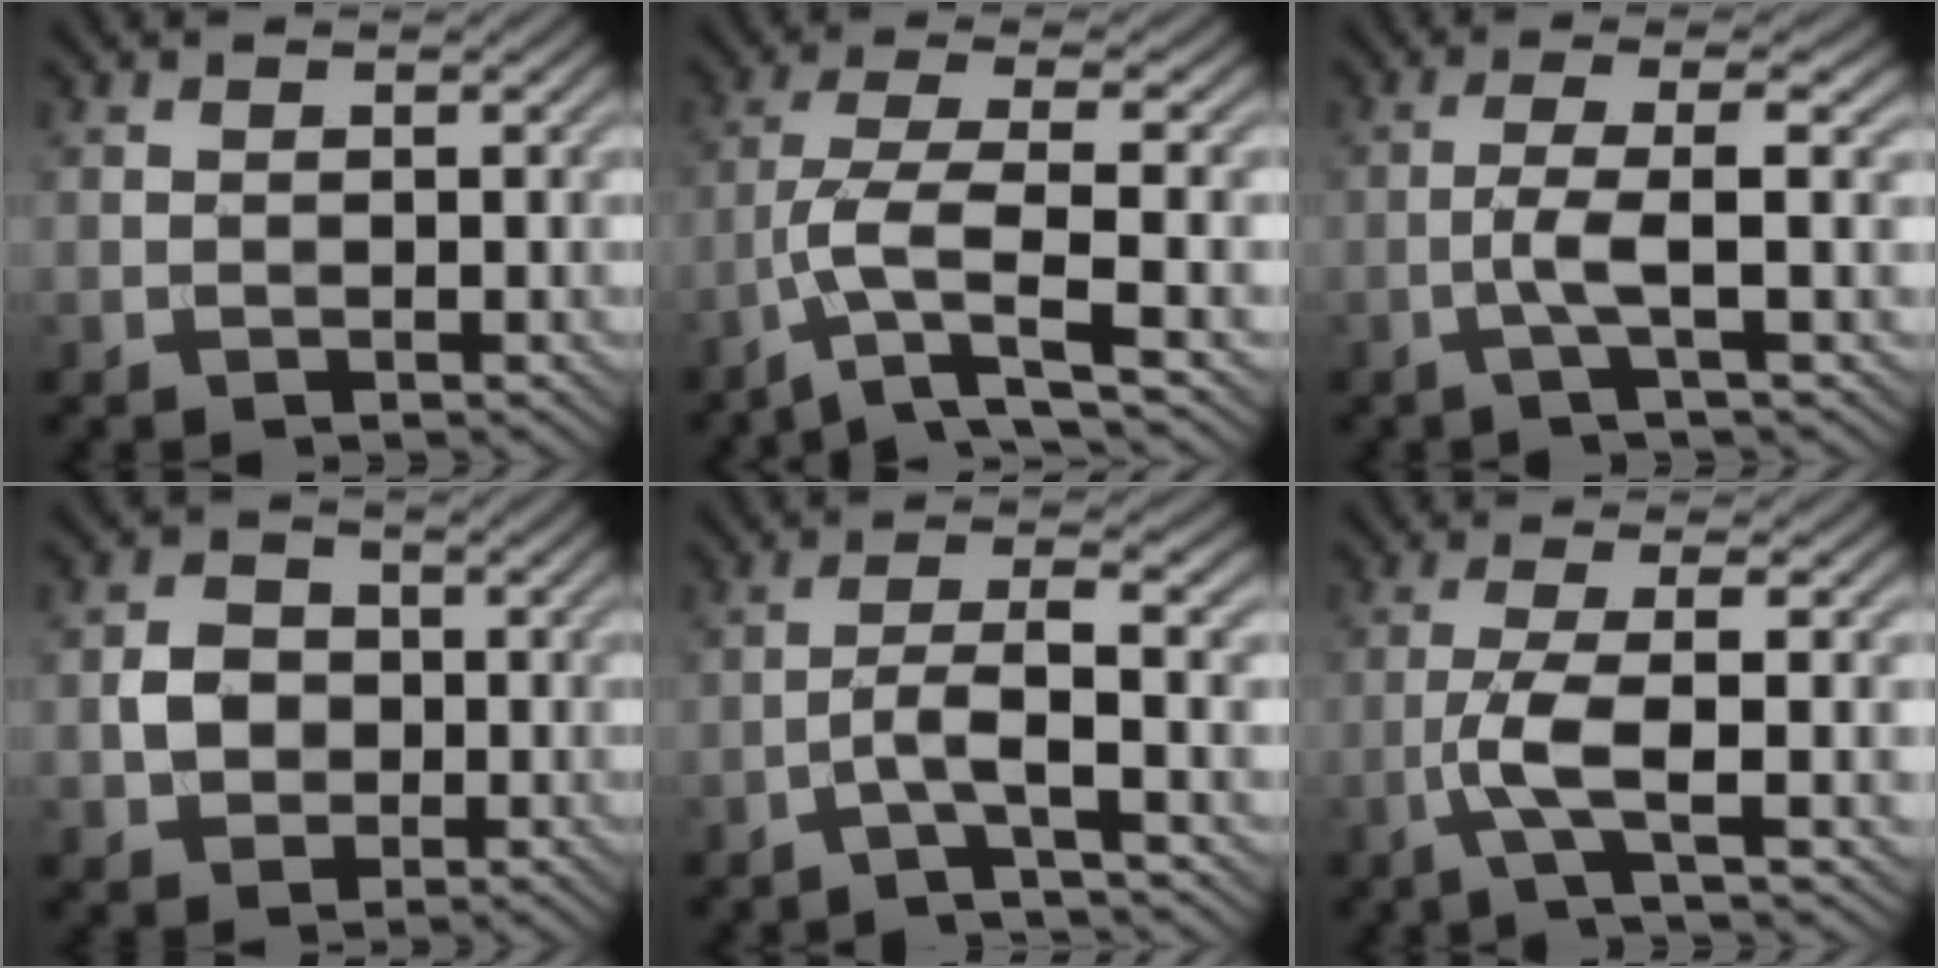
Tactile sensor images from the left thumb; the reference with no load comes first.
{"total": 7.3, "force": [-3.3, 1.5, 6.3], "torque": [-0.124, 0.002, -0.075]}
{"total": 4.3, "force": [-0.9, 0.3, 4.2], "torque": [-0.076, 0.013, -0.034]}
{"total": 3.9, "force": [-0.5, 3.4, 1.7], "torque": [-0.034, 0.000, -0.018]}
{"total": 4.3, "force": [-1.8, 0.4, 3.9], "torque": [-0.071, 0.012, -0.053]}
{"total": 6.1, "force": [-1.5, 0.9, 5.8], "torque": [-0.116, 0.010, -0.038]}